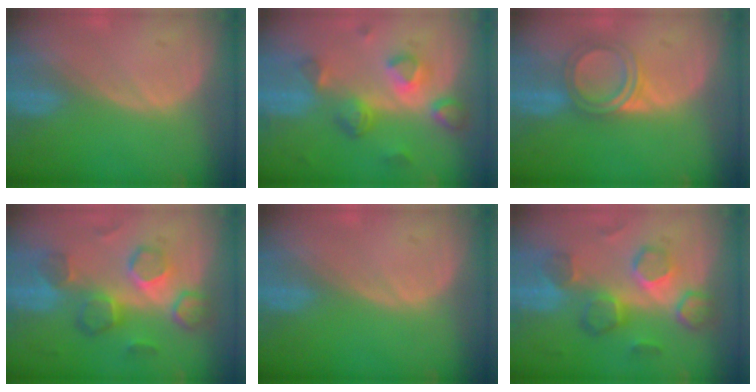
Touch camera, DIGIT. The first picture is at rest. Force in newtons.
{"total": 7.8, "press": 7.0, "slide": 3.6}
{"total": 4.9, "press": 4.7, "slide": 1.4}
{"total": 8.7, "press": 8.4, "slide": 2.2}
{"total": 0.0}
{"total": 8.7, "press": 8.4, "slide": 2.2}